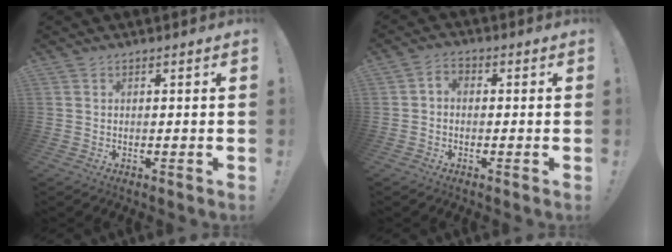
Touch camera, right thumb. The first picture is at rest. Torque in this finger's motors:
{"motor_torque": [0.37, 0.41, 0.29, -0.27, 0.00]}